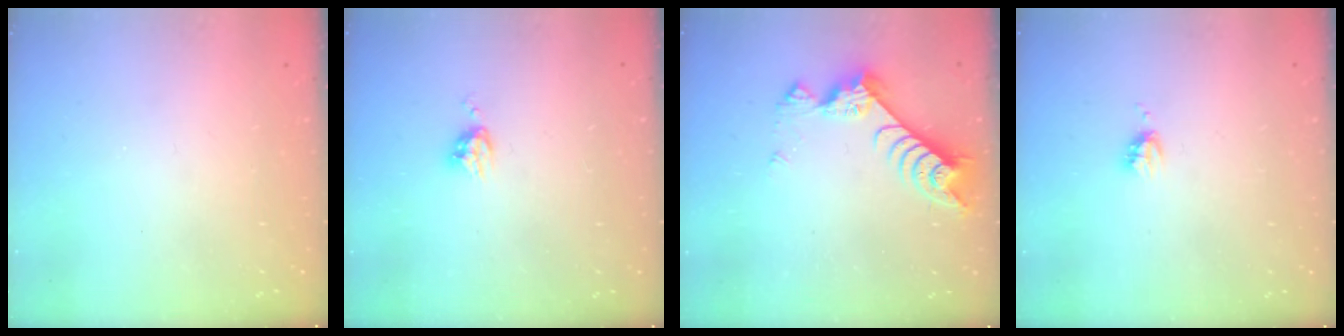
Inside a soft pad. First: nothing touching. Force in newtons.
{"total": 4.4, "press": 4.4, "slide": 0.6}
{"total": 7.9, "press": 7.9, "slide": 0.7}
{"total": 2.9, "press": 2.9, "slide": 0.3}